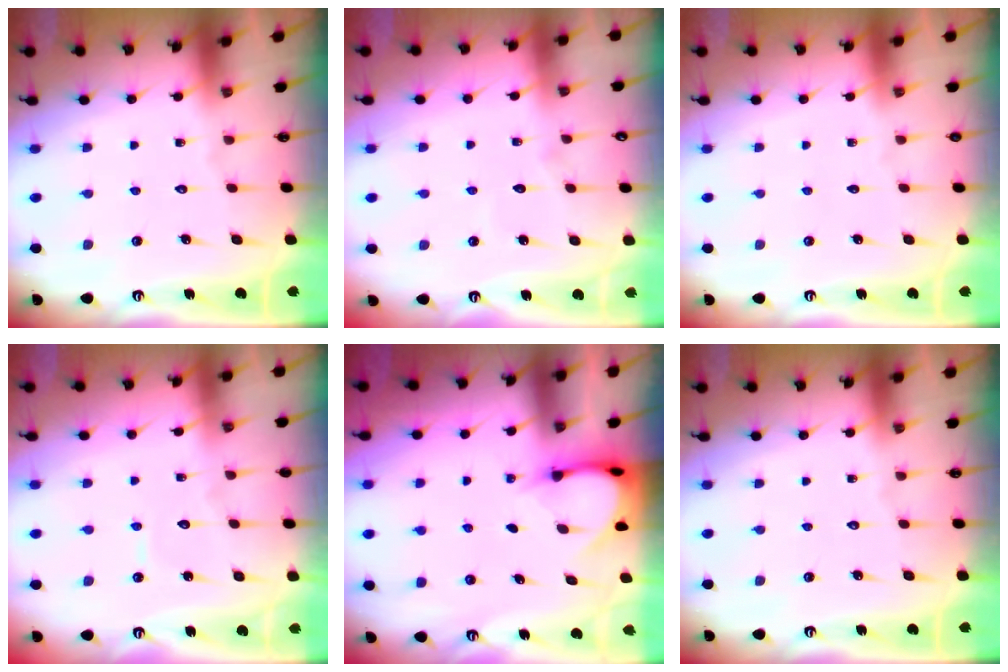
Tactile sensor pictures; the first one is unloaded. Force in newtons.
{"total": 4.4, "press": 4.3, "slide": 0.4}
{"total": 0.0}
{"total": 5.0, "press": 5.0, "slide": 0.5}
{"total": 3.9, "press": 3.9, "slide": 0.3}
{"total": 0.0}